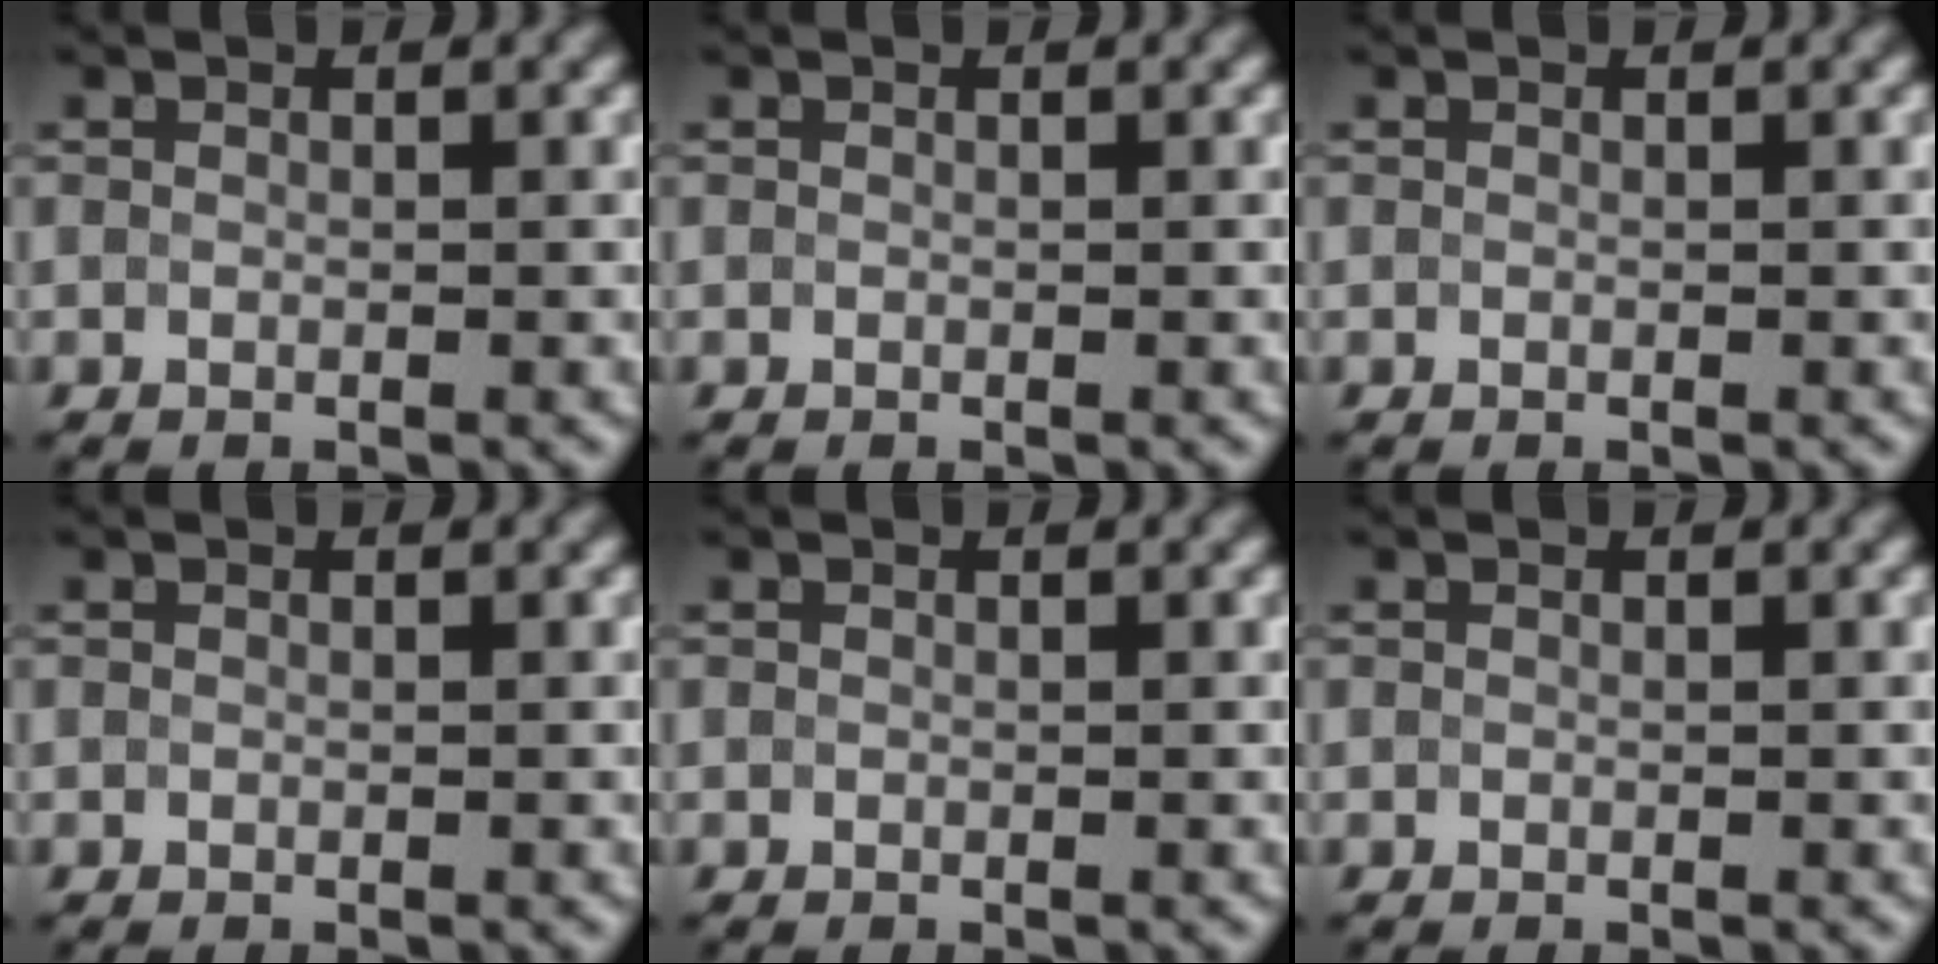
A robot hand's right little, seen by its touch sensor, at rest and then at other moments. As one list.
[{"total": 0.0}, {"total": 0.0}, {"total": 0.0}, {"total": 0.0}, {"total": 0.0}]